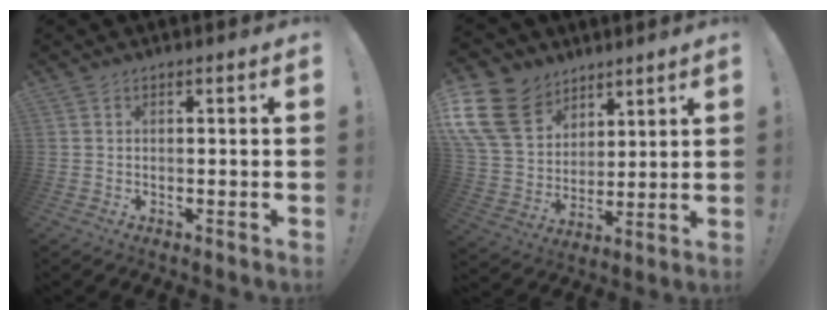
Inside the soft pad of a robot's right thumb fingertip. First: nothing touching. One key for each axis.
{"total": 17.6, "fx": 9.5, "fy": 12.3, "fz": 8.3, "tx": -0.173, "ty": -0.050, "tz": 0.188}